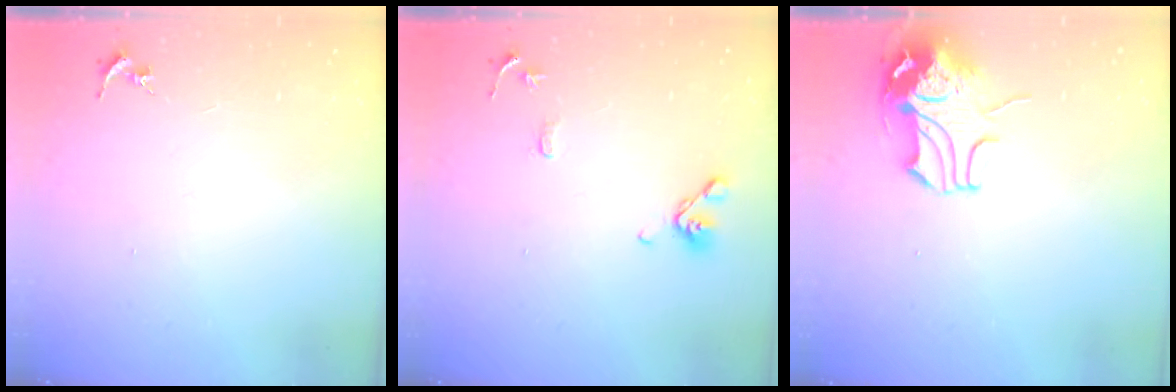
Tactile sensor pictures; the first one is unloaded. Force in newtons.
{"total": 10.5, "press": 10.4, "slide": 1.9}
{"total": 9.7, "press": 9.6, "slide": 1.7}